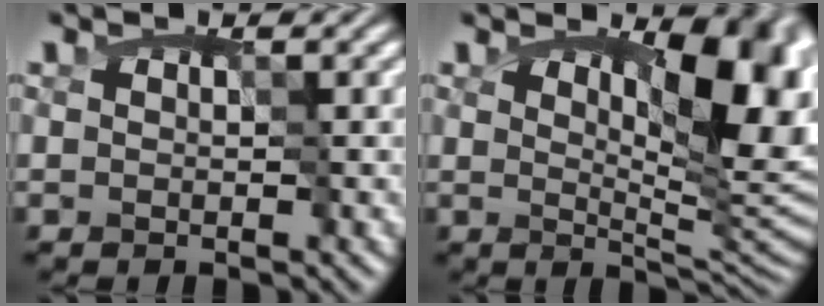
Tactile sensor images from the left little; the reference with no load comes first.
{"total": 10.5, "force": [3.7, 5.1, 8.5], "torque": [-0.109, -0.005, 0.065]}